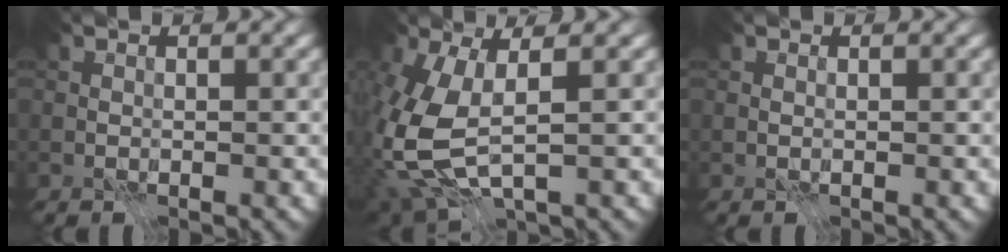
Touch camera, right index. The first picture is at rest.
{"total": 8.9, "force": [-2.2, 4.3, 7.5], "torque": [-0.191, -0.018, -0.037]}
{"total": 0.0}